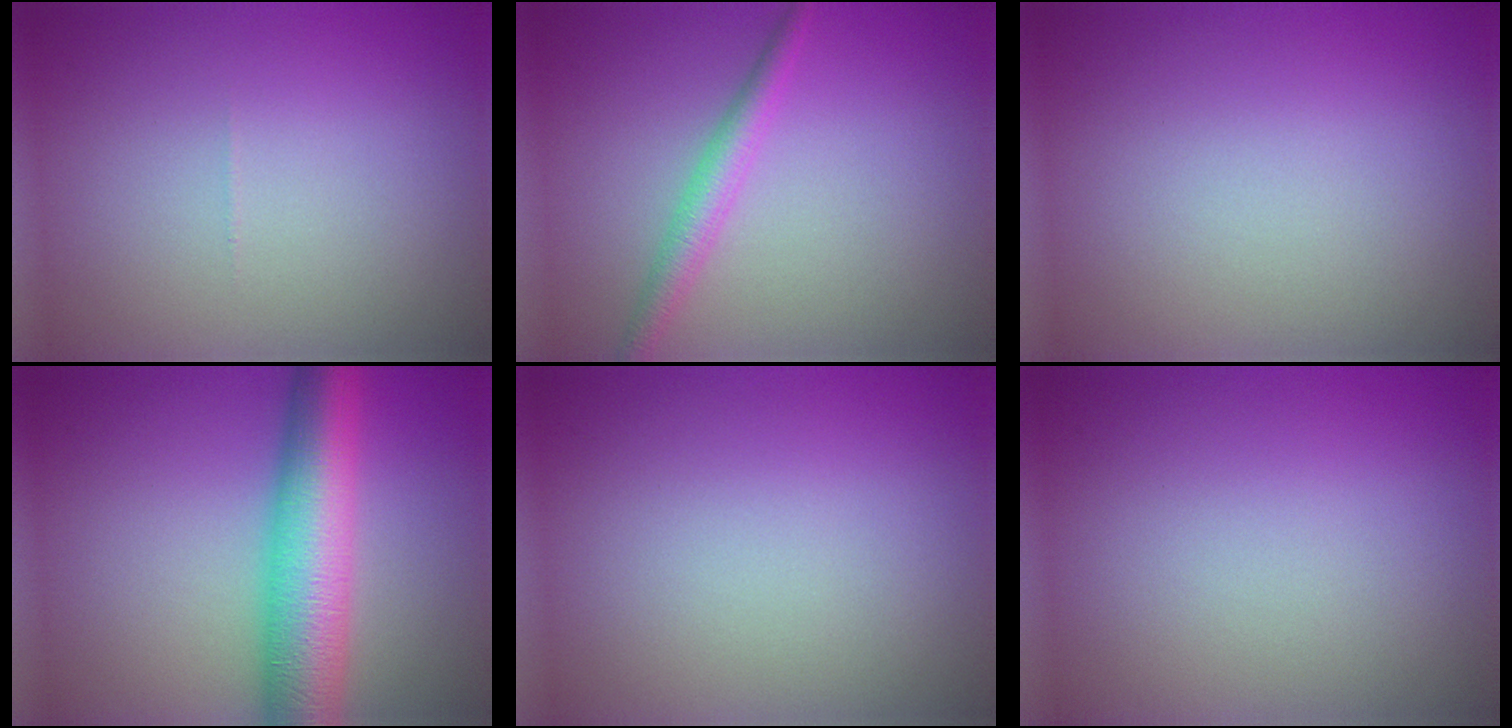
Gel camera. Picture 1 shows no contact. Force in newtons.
{"total": 2.4, "press": 2.4, "slide": 0.1}
{"total": 0.0}
{"total": 9.6, "press": 9.6, "slide": 0.1}
{"total": 0.0}
{"total": 0.0}